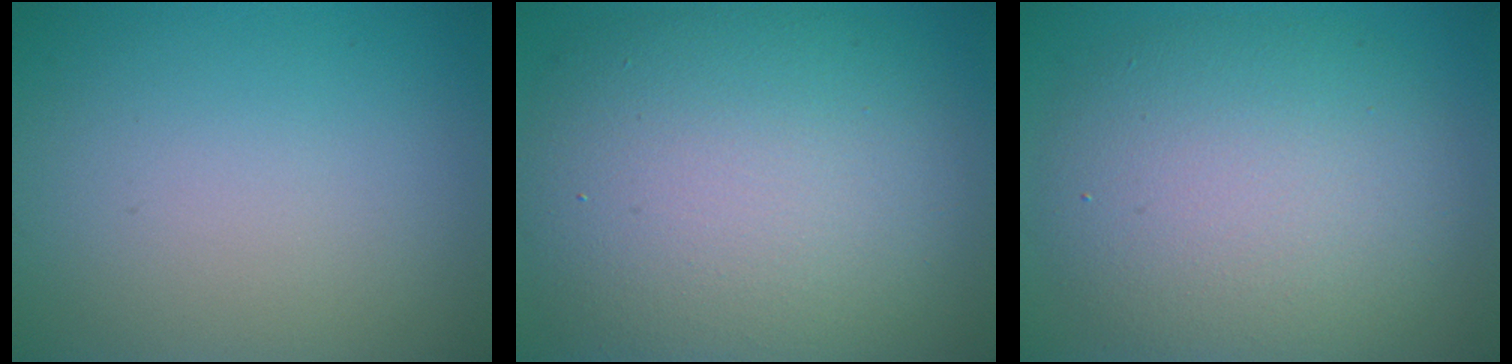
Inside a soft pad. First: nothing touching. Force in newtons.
{"total": 12.1, "press": 12.1, "slide": 0.6}
{"total": 8.5, "press": 8.5, "slide": 0.5}